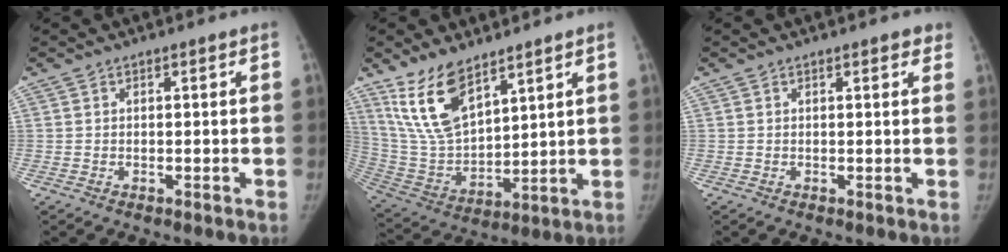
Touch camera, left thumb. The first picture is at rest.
{"total": 14.1, "force": [9.1, 6.4, 8.7], "torque": [-0.141, -0.045, 0.199]}
{"total": 1.9, "force": [1.4, 0.8, 1.1], "torque": [0.004, -0.002, 0.011]}